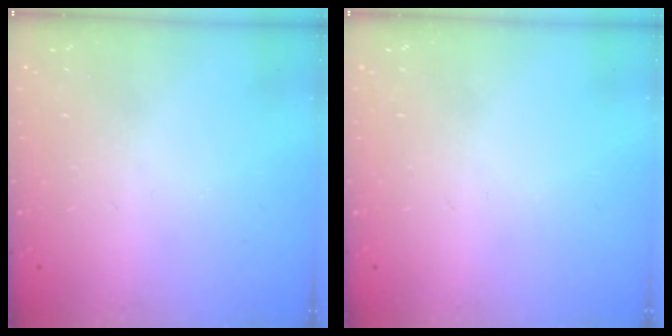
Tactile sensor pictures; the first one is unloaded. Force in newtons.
{"total": 0.0}